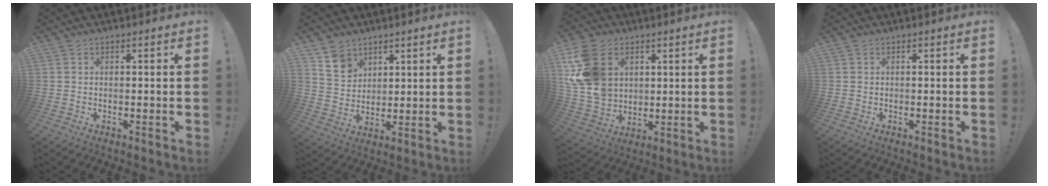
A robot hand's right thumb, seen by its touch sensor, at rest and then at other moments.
{"total": 8.5, "force": [5.6, 6.1, 2.0], "torque": [-0.030, -0.037, 0.111]}
{"total": 17.7, "force": [5.8, 13.3, 10.1], "torque": [-0.204, -0.017, 0.116]}
{"total": 0.0}